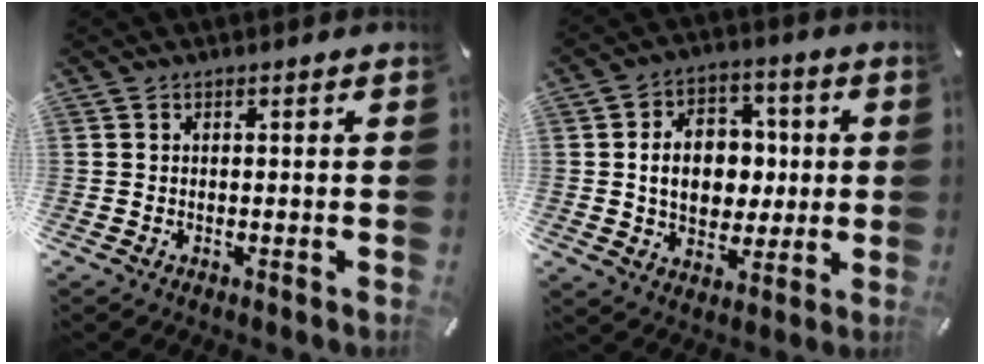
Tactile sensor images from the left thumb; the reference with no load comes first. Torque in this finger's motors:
{"motor_torque": [2.32, 2.30, 1.05, -0.90, 0.43]}